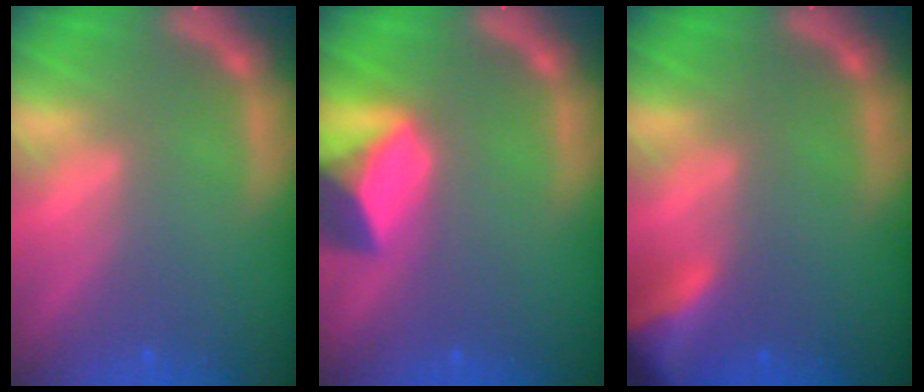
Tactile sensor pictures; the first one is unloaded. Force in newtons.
{"total": 6.4}
{"total": 5.9}